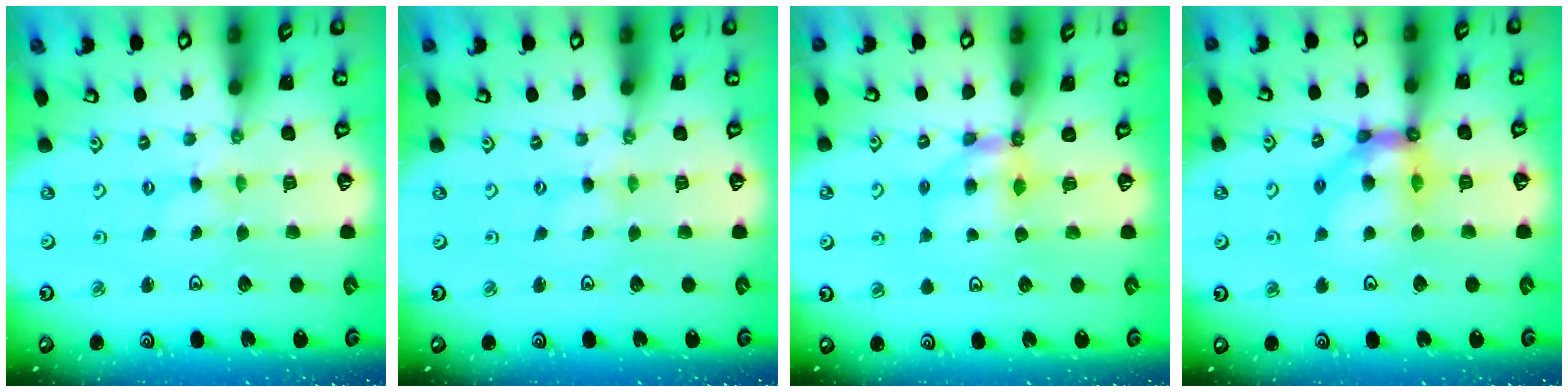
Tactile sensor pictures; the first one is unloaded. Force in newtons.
{"total": 0.0}
{"total": 6.3, "press": 6.3, "slide": 0.6}
{"total": 11.5, "press": 11.5, "slide": 1.2}